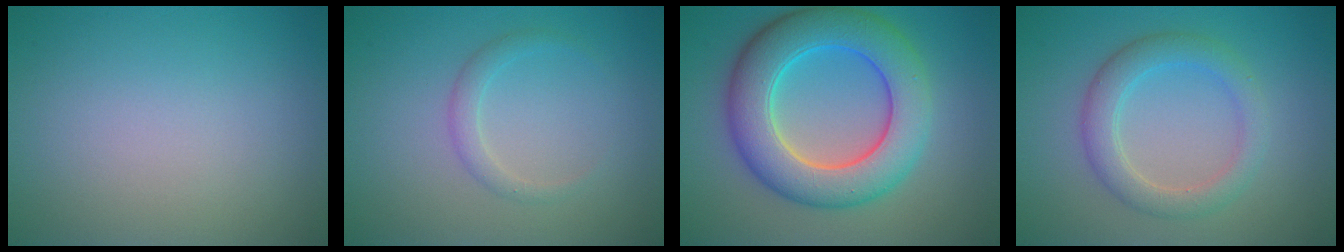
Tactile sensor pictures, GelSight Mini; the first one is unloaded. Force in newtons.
{"total": 1.5, "press": 1.5, "slide": 0.2}
{"total": 9.0, "press": 9.0, "slide": 0.4}
{"total": 3.6, "press": 3.5, "slide": 0.2}